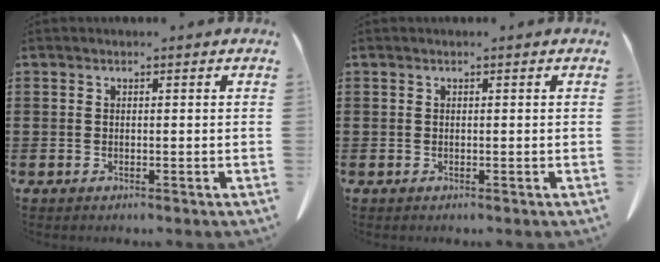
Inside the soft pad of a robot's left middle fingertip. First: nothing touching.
{"total": 0.0}